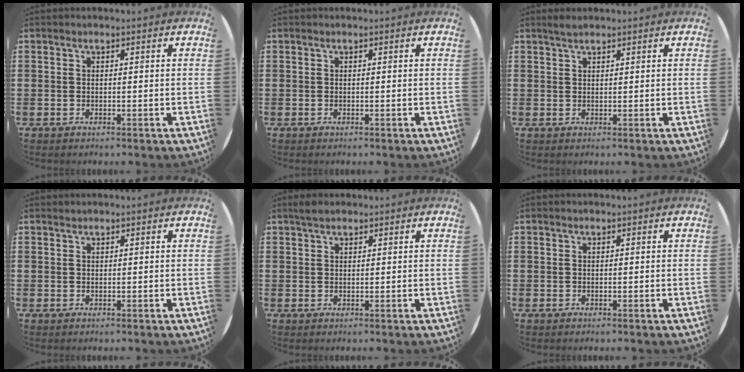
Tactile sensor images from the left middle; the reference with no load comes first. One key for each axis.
{"total": 0.0}
{"total": 1.3, "fx": 1.2, "fy": 0.2, "fz": 0.6, "tx": -0.012, "ty": 0.002, "tz": 0.021}
{"total": 0.0}
{"total": 1.5, "fx": 1.2, "fy": 0.6, "fz": 0.5, "tx": -0.005, "ty": 0.002, "tz": 0.021}
{"total": 0.0}